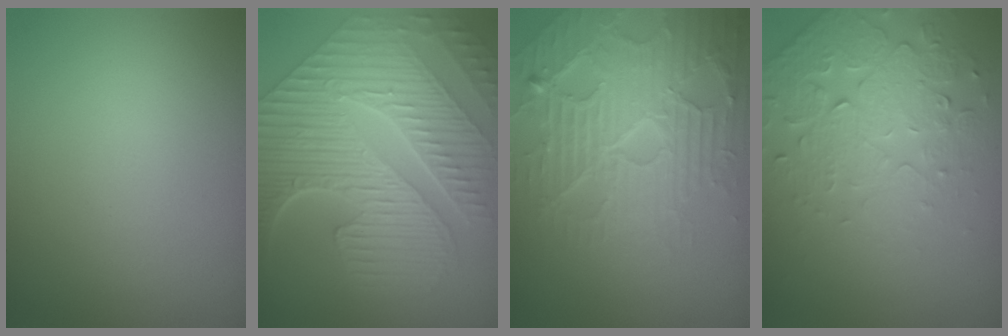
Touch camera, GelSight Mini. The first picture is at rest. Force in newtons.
{"total": 10.3, "press": 7.2, "slide": 7.3}
{"total": 4.9, "press": 4.8, "slide": 1.0}
{"total": 5.1, "press": 3.7, "slide": 3.5}